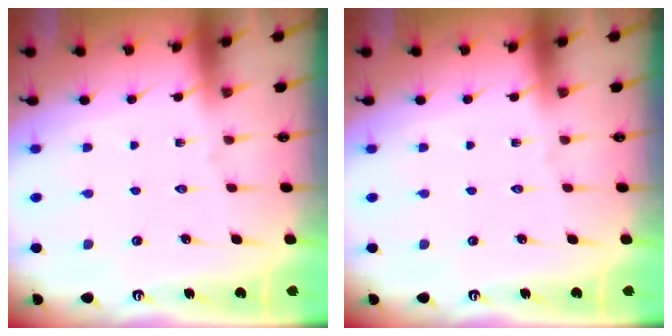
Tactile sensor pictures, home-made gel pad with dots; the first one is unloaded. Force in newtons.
{"total": 0.0}